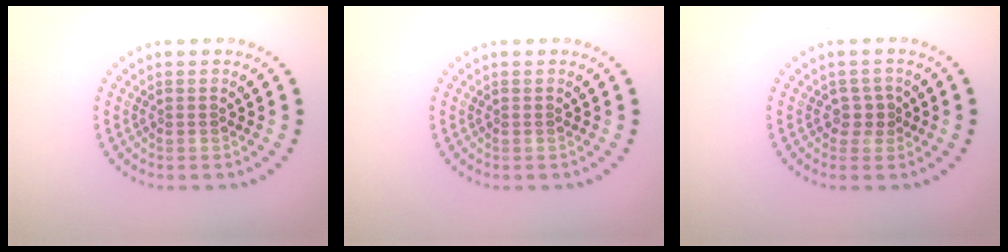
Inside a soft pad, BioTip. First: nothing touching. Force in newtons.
{"total": 0.0}
{"total": 1.6, "press": 1.2, "slide": 1.0}